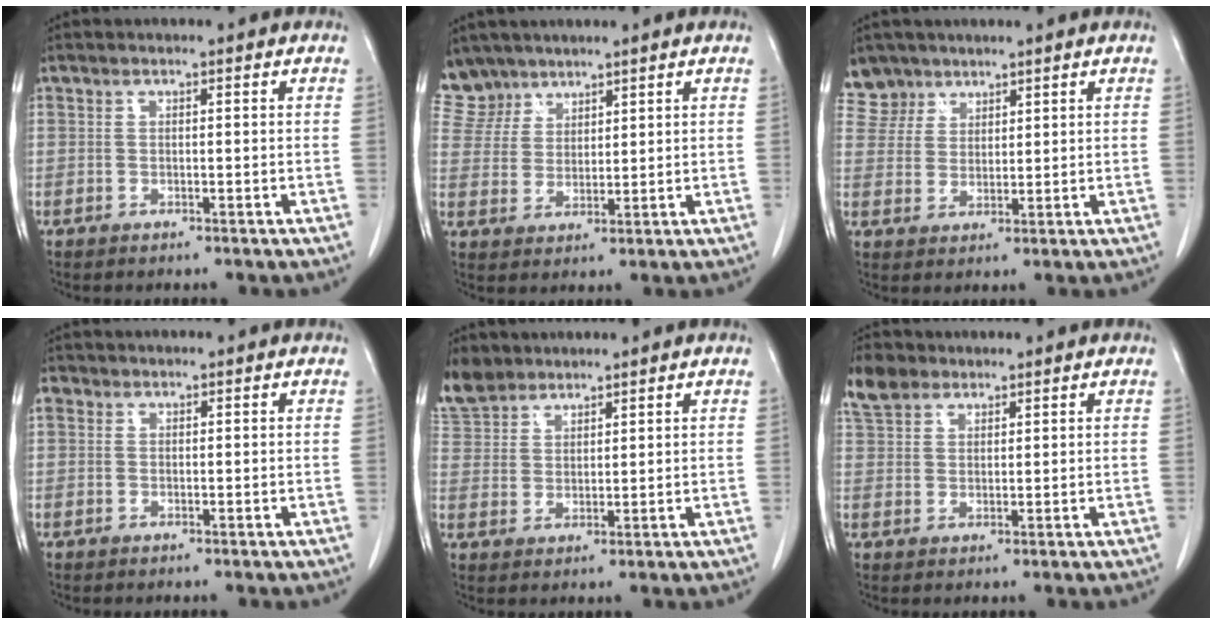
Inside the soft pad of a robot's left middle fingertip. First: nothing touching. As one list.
[{"total": 6.5, "force": [5.5, 3.5, -0.4], "torque": [0.008, 0.004, 0.115]}, {"total": 5.3, "force": [4.2, 3.2, -0.5], "torque": [0.016, 0.003, 0.082]}, {"total": 1.4, "force": [0.5, 1.2, 0.4], "torque": [-0.004, 0.009, 0.006]}, {"total": 6.7, "force": [5.8, 3.1, 1.1], "torque": [-0.029, 0.012, 0.123]}, {"total": 5.0, "force": [3.8, 2.9, 1.6], "torque": [-0.043, 0.018, 0.081]}]